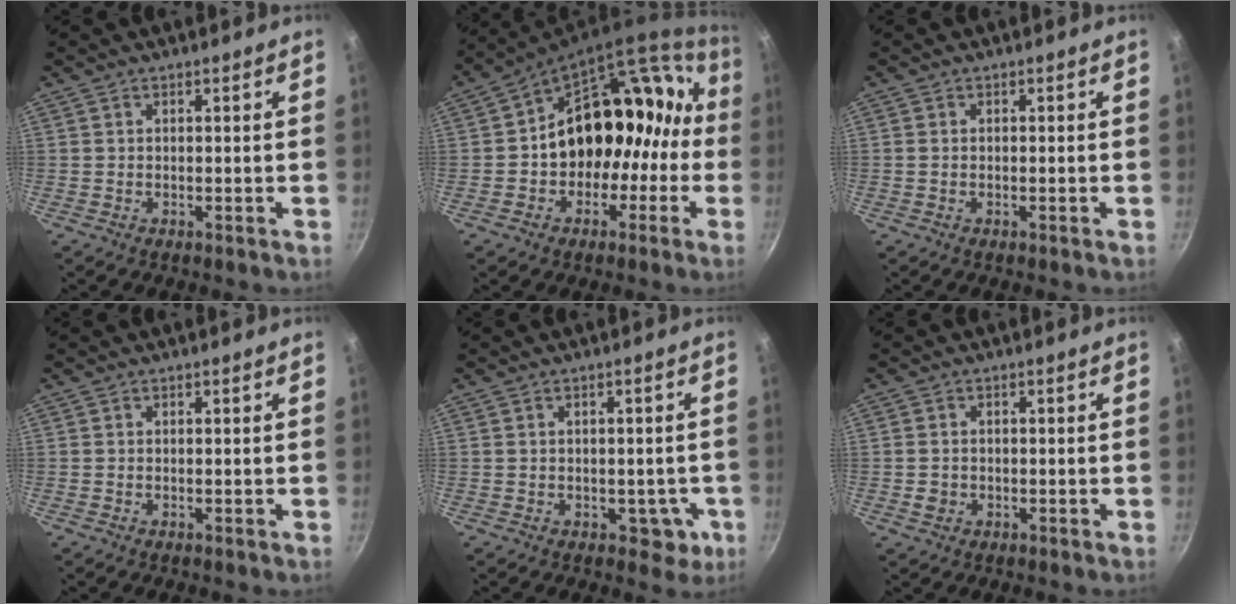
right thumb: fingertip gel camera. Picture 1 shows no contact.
{"total": 19.8, "force": [-2.8, 15.8, 11.6], "torque": [-0.105, 0.104, -0.029]}
{"total": 0.5, "force": [-0.2, 0.4, 0.3], "torque": [-0.007, 0.002, -0.004]}
{"total": 0.0}
{"total": 4.7, "force": [-1.4, 3.4, 2.9], "torque": [-0.009, 0.018, -0.005]}
{"total": 2.5, "force": [-0.7, 2.1, 1.2], "torque": [-0.018, 0.009, -0.012]}